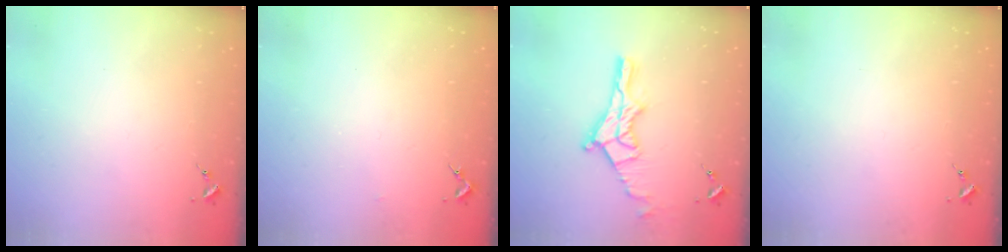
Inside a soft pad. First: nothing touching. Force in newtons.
{"total": 1.3, "press": 1.3, "slide": 0.1}
{"total": 13.3, "press": 13.3, "slide": 0.8}
{"total": 0.0}